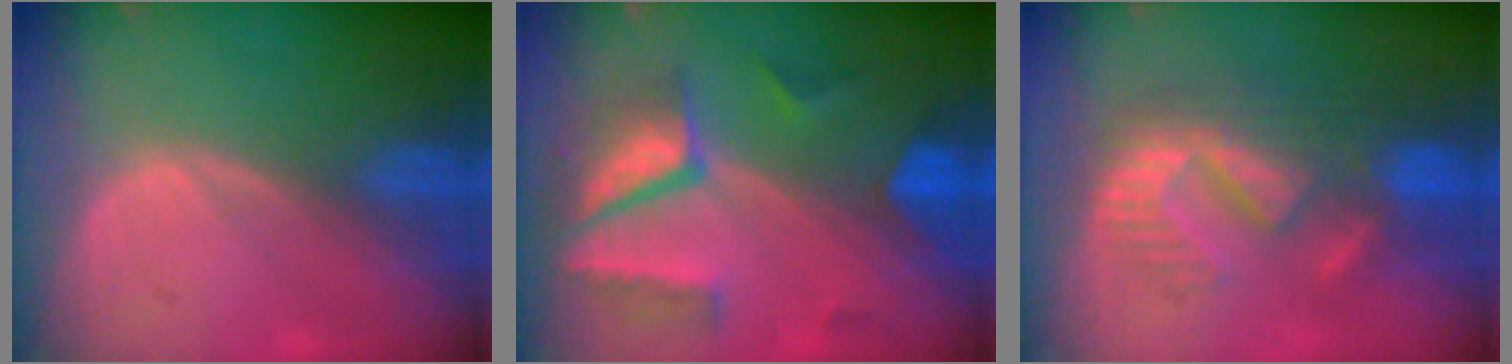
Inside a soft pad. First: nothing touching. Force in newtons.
{"total": 9.3, "press": 8.2, "slide": 4.3}
{"total": 9.0, "press": 8.8, "slide": 1.9}